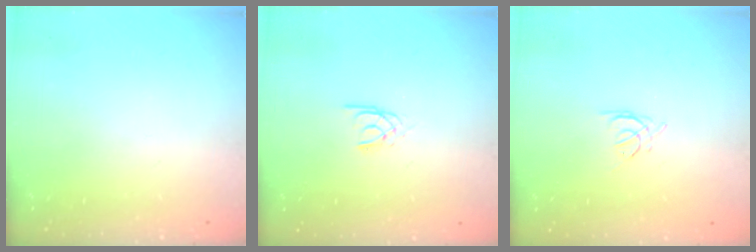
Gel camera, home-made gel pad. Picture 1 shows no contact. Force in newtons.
{"total": 1.7, "press": 1.7, "slide": 0.3}
{"total": 2.5, "press": 2.4, "slide": 0.5}